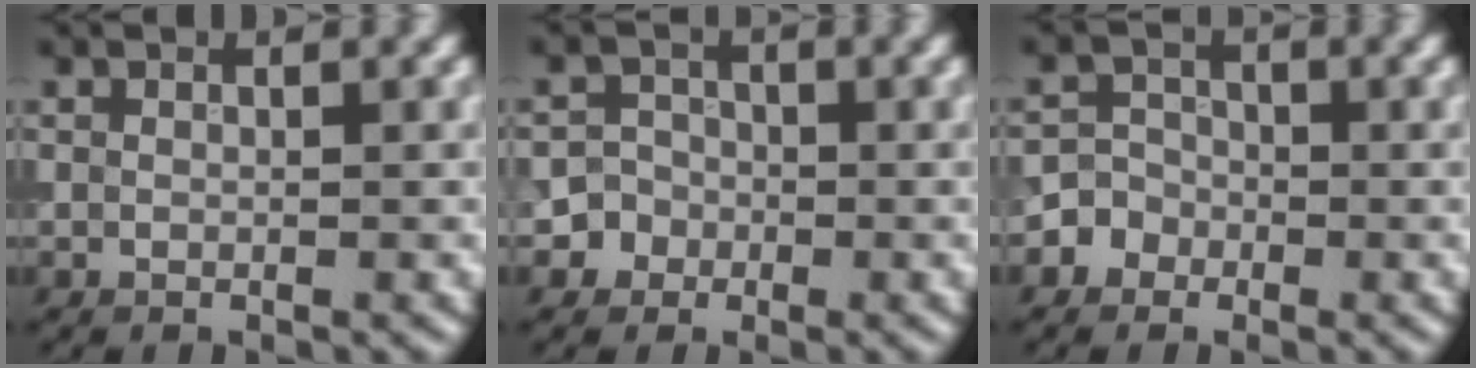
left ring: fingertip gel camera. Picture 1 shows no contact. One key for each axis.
{"total": 3.1, "fx": -1.5, "fy": 2.7, "fz": 0.1, "tx": 0.032, "ty": 0.002, "tz": -0.031}
{"total": 2.4, "fx": -1.3, "fy": 2.0, "fz": 0.2, "tx": 0.026, "ty": 0.005, "tz": -0.030}